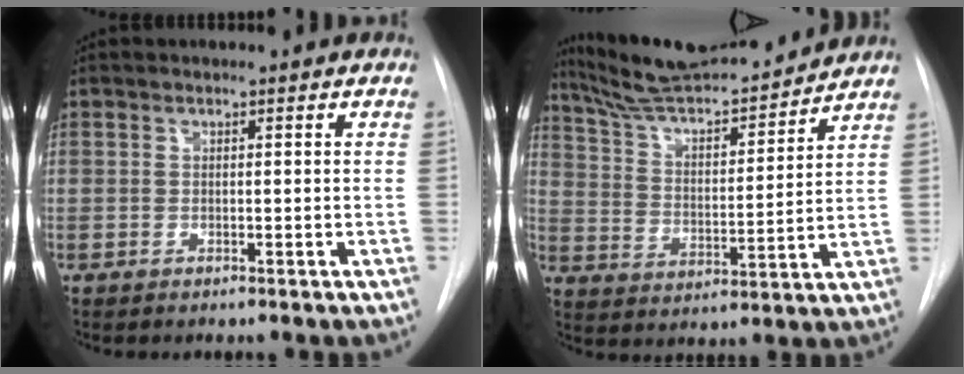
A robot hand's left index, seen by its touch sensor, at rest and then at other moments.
{"total": 17.0, "force": [15.7, 1.9, 6.1], "torque": [-0.106, 0.005, 0.259]}